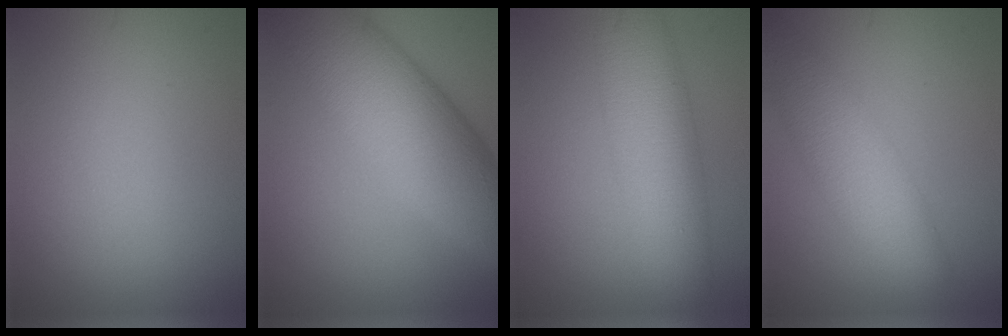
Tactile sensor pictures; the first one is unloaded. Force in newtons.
{"total": 10.6, "press": 10.6, "slide": 0.1}
{"total": 7.4, "press": 7.4, "slide": 0.1}
{"total": 5.8, "press": 5.8, "slide": 0.2}